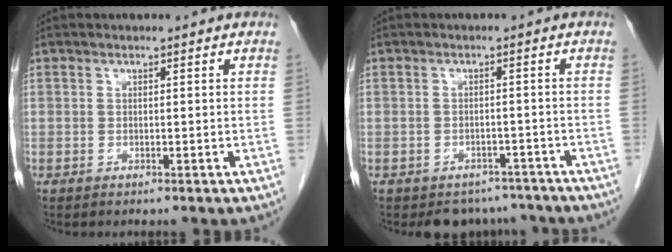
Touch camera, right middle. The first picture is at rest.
{"total": 5.3, "force": [-4.7, 2.5, -0.1], "torque": [0.012, 0.009, -0.058]}